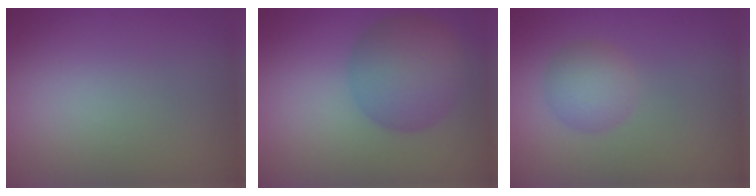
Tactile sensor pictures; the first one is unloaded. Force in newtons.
{"total": 5.9, "press": 5.9, "slide": 0.1}
{"total": 2.6, "press": 2.6, "slide": 0.1}